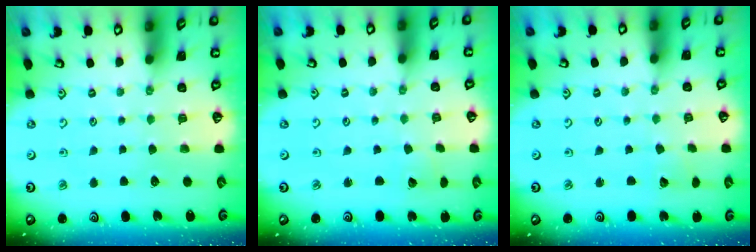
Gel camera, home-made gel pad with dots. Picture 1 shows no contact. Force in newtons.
{"total": 2.3, "press": 2.3, "slide": 0.2}
{"total": 2.0, "press": 2.0, "slide": 0.2}